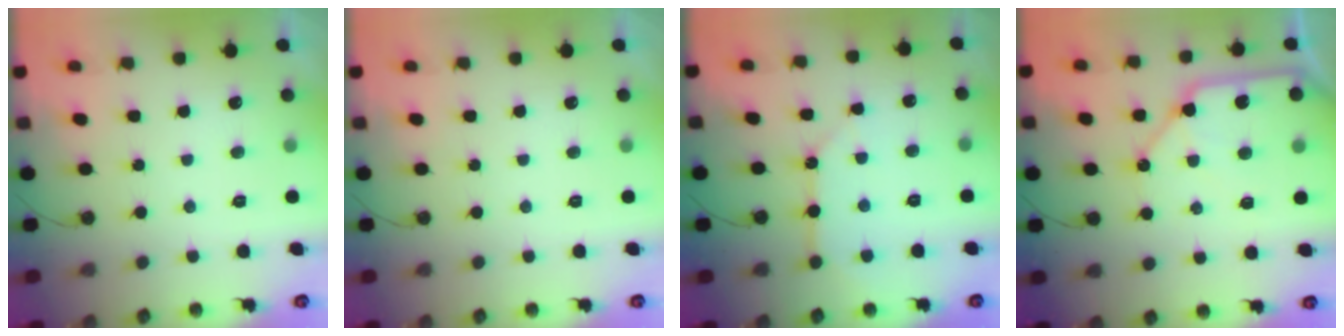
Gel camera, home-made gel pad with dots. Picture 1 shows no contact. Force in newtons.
{"total": 0.0}
{"total": 9.6, "press": 9.5, "slide": 0.9}
{"total": 11.8, "press": 11.7, "slide": 1.4}